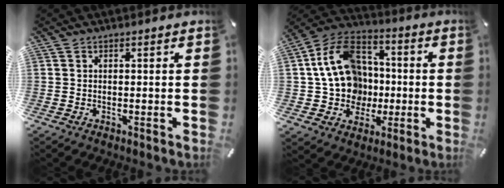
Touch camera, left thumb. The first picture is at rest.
{"total": 18.0, "force": [-0.4, 15.6, 9.0], "torque": [-0.180, 0.015, 0.003]}